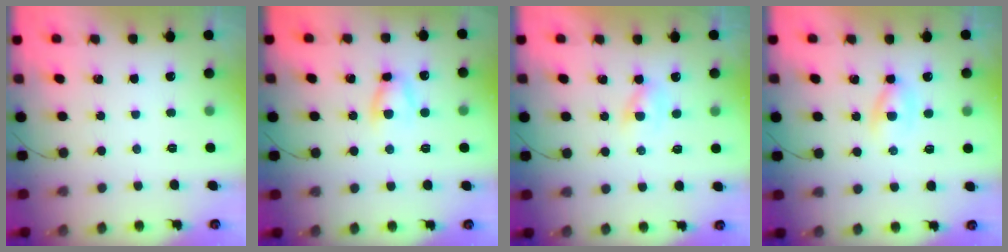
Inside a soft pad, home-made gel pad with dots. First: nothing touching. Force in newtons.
{"total": 5.3, "press": 5.3, "slide": 0.8}
{"total": 1.6, "press": 1.5, "slide": 0.7}
{"total": 2.7, "press": 2.5, "slide": 1.1}